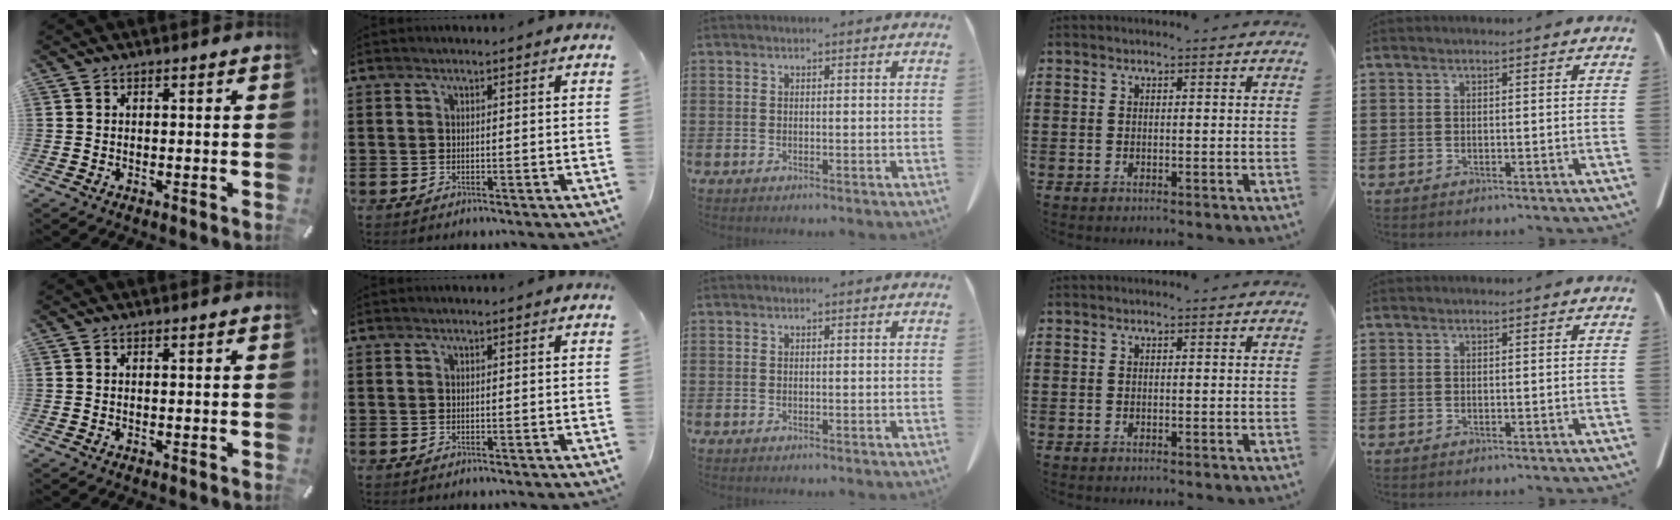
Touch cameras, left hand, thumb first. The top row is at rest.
{}